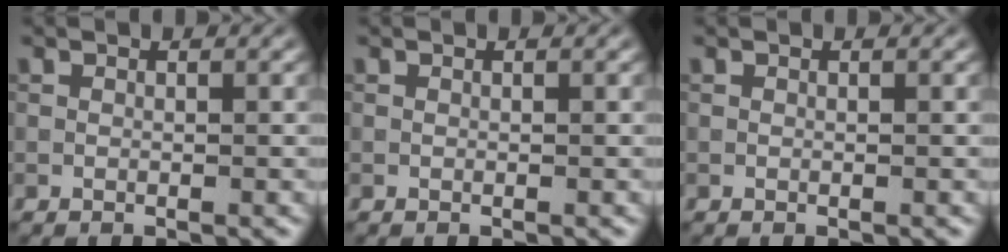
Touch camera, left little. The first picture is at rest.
{"total": 0.0}
{"total": 0.0}